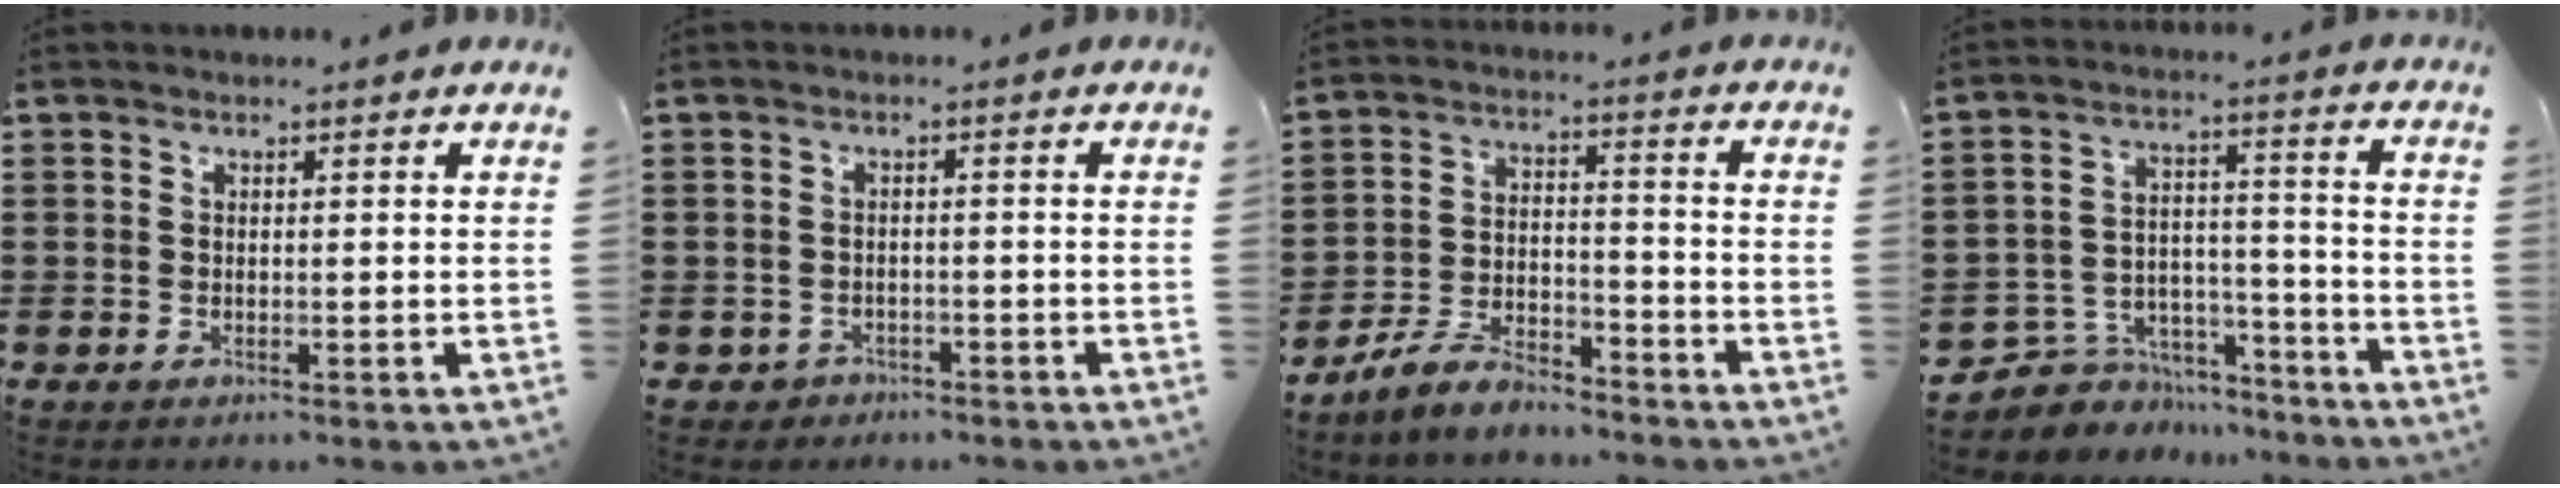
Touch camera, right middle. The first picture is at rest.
{"total": 1.5, "force": [-1.3, 0.8, 0.0], "torque": [-0.006, 0.002, -0.030]}
{"total": 6.7, "force": [-6.2, 1.5, 2.3], "torque": [-0.054, 0.007, -0.121]}
{"total": 5.5, "force": [-4.8, 2.8, 0.2], "torque": [-0.019, 0.012, -0.099]}